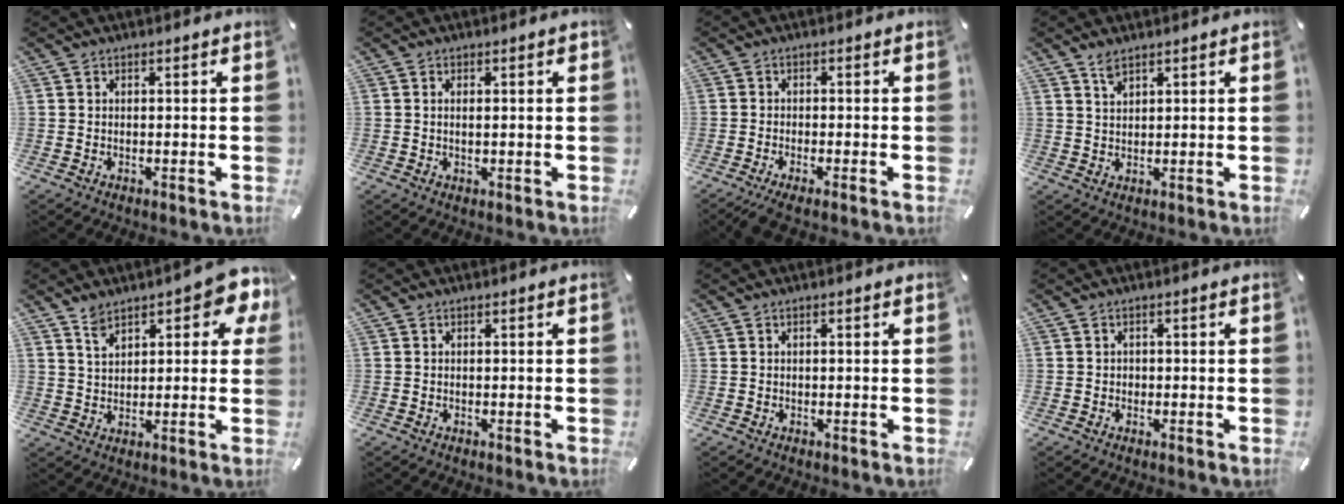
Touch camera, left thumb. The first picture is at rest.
{"total": 1.9, "force": [0.2, 0.7, 1.7], "torque": [-0.034, 0.004, 0.001]}
{"total": 2.5, "force": [-1.4, 0.2, 2.1], "torque": [-0.040, -0.004, -0.026]}
{"total": 2.8, "force": [2.0, 1.0, 1.7], "torque": [-0.037, 0.000, 0.037]}
{"total": 10.5, "force": [6.4, 5.1, 6.6], "torque": [-0.093, -0.025, 0.111]}
{"total": 0.0}
{"total": 0.5, "force": [0.1, 0.1, 0.5], "torque": [-0.009, 0.000, 0.001]}
{"total": 0.8, "force": [-0.2, 0.7, 0.4], "torque": [-0.008, 0.004, -0.007]}